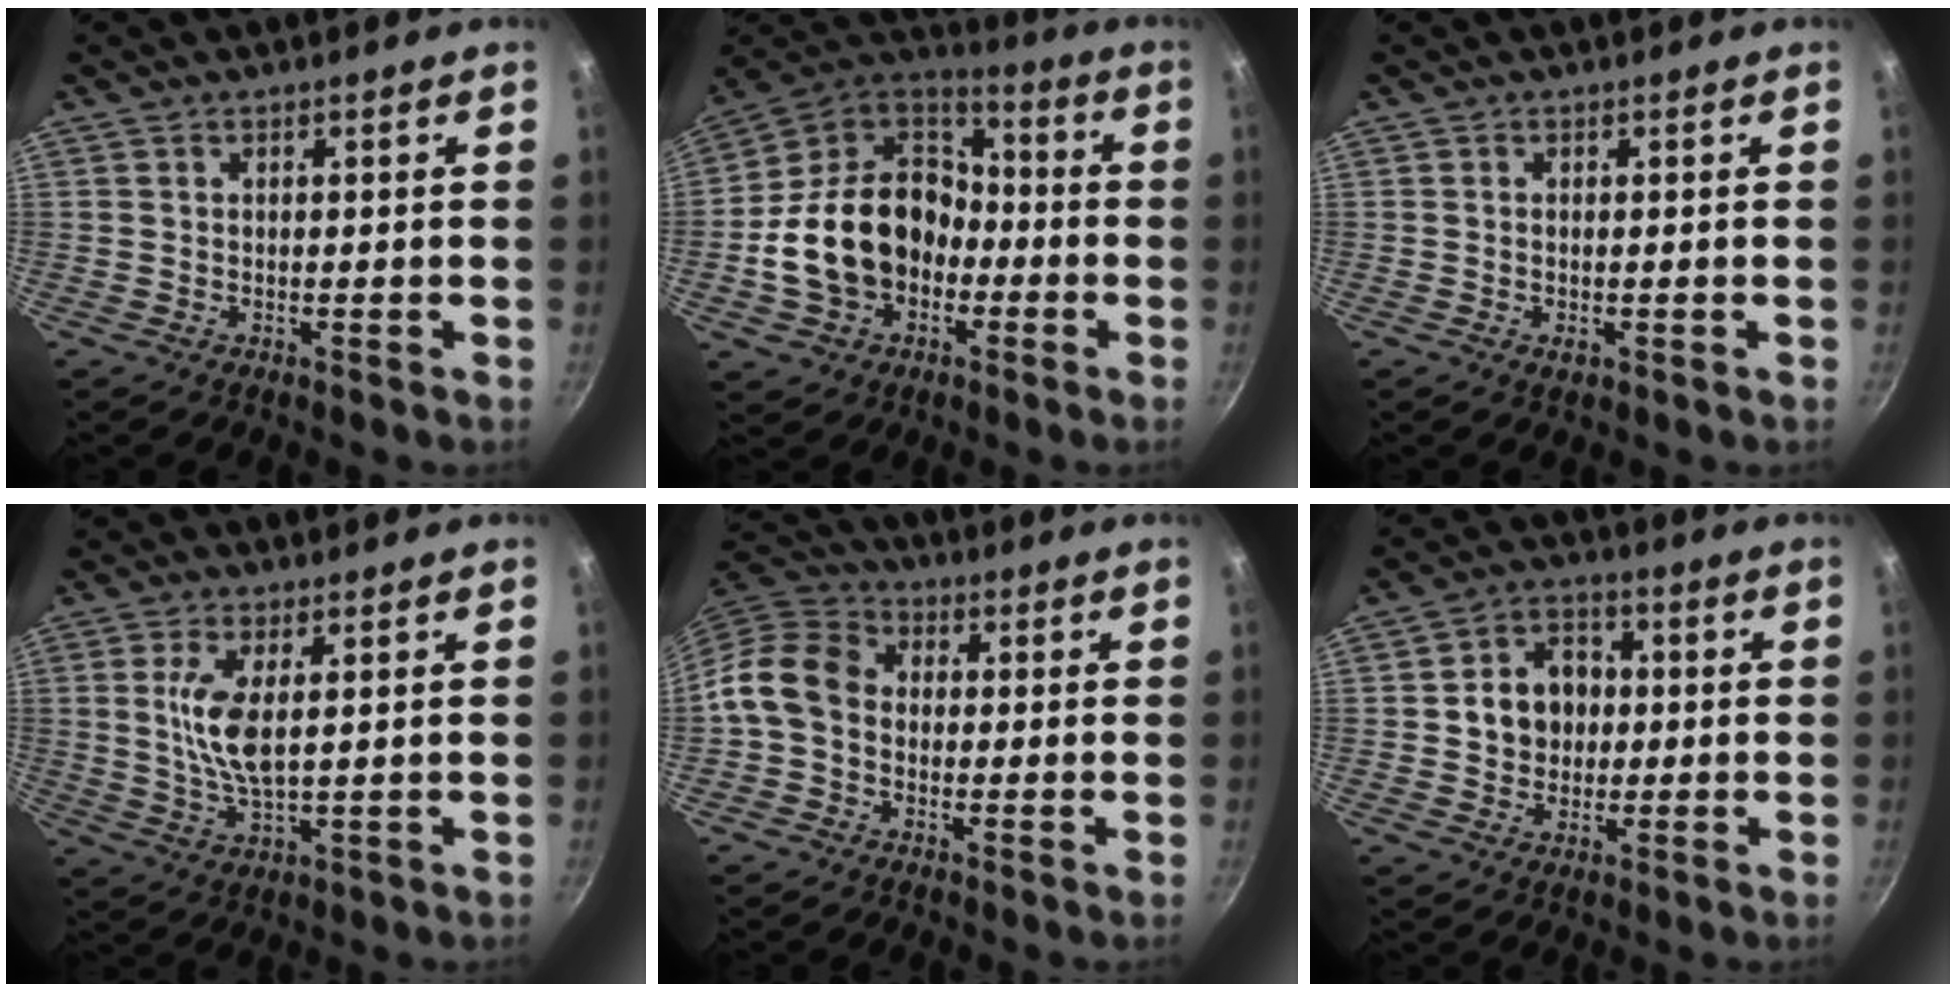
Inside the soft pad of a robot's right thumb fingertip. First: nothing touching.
{"total": 20.6, "force": [-4.2, 15.7, 12.7], "torque": [-0.203, 0.064, -0.074]}
{"total": 1.5, "force": [-0.4, 0.7, 1.3], "torque": [-0.023, -0.002, -0.006]}
{"total": 7.8, "force": [1.6, 2.7, 7.1], "torque": [-0.145, -0.009, 0.036]}
{"total": 9.6, "force": [-0.9, 7.7, 5.7], "torque": [-0.088, 0.028, -0.042]}
{"total": 9.4, "force": [0.5, 7.9, 5.2], "torque": [-0.052, 0.013, 0.001]}